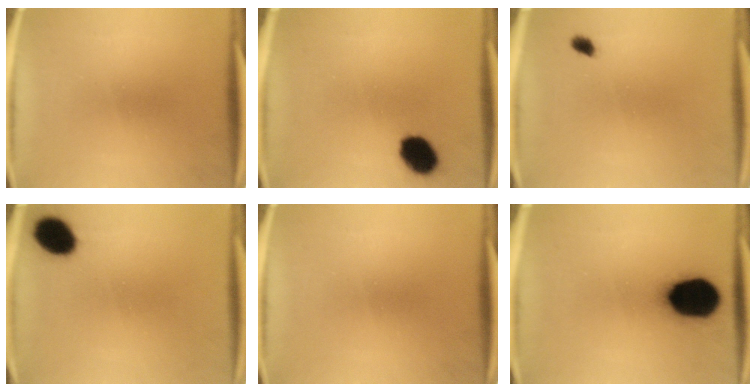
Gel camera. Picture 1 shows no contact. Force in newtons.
{"total": 8.4}
{"total": 1.4}
{"total": 8.6}
{"total": 0.0}
{"total": 18.7}